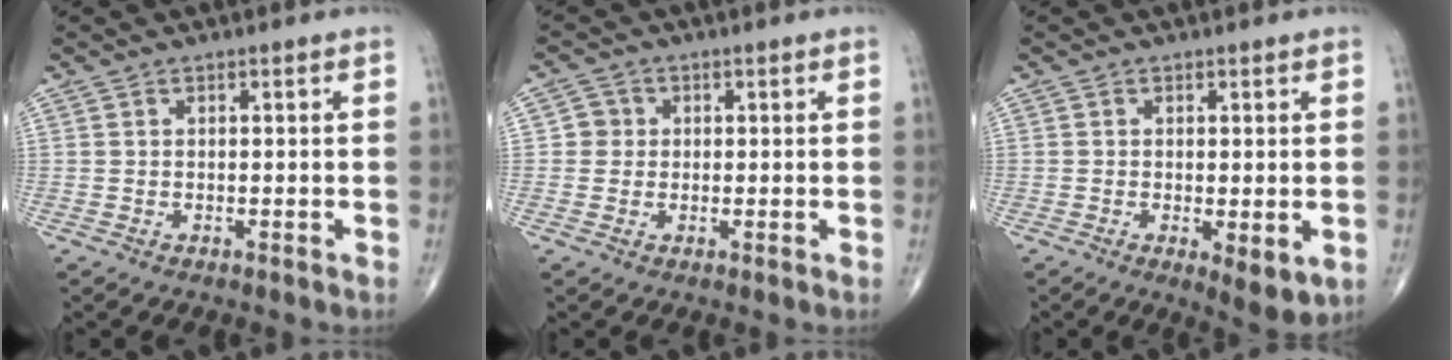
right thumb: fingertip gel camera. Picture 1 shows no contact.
{"total": 2.8, "force": [0.2, 2.7, 0.5], "torque": [0.012, 0.006, -0.002]}
{"total": 5.1, "force": [-1.1, 1.8, 4.7], "torque": [-0.070, -0.017, -0.013]}